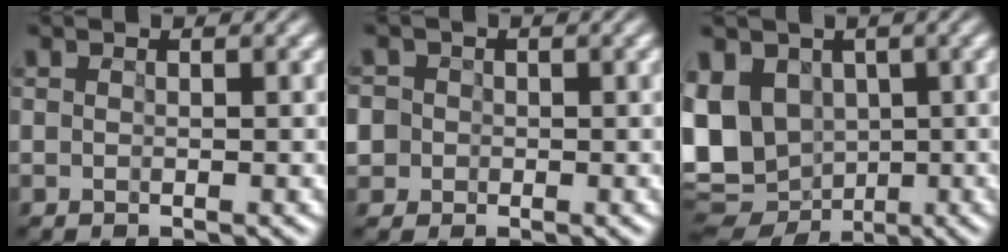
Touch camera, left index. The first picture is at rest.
{"total": 5.5, "force": [-0.8, 5.2, 1.5], "torque": [-0.047, 0.024, -0.033]}
{"total": 12.9, "force": [-1.6, 10.4, 7.5], "torque": [-0.174, 0.003, -0.031]}